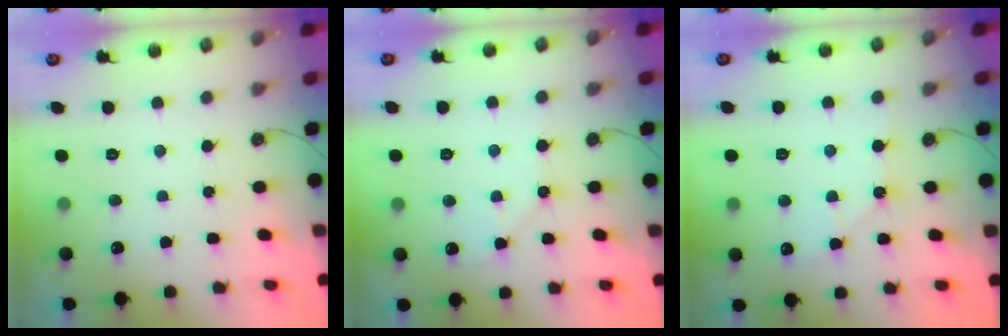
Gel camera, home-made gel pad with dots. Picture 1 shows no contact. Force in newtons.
{"total": 6.5, "press": 6.5, "slide": 0.5}
{"total": 6.7, "press": 6.6, "slide": 0.8}